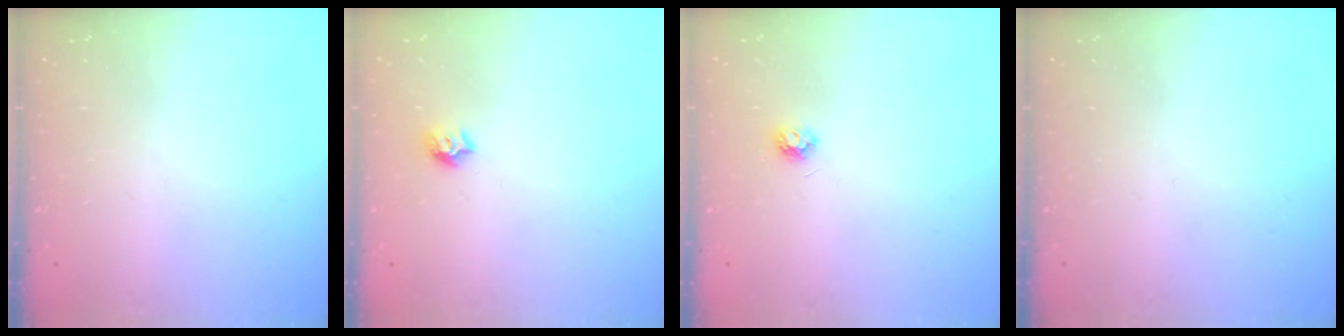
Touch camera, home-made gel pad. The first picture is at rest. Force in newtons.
{"total": 6.7, "press": 6.7, "slide": 0.8}
{"total": 3.8, "press": 3.8, "slide": 0.5}
{"total": 0.0}